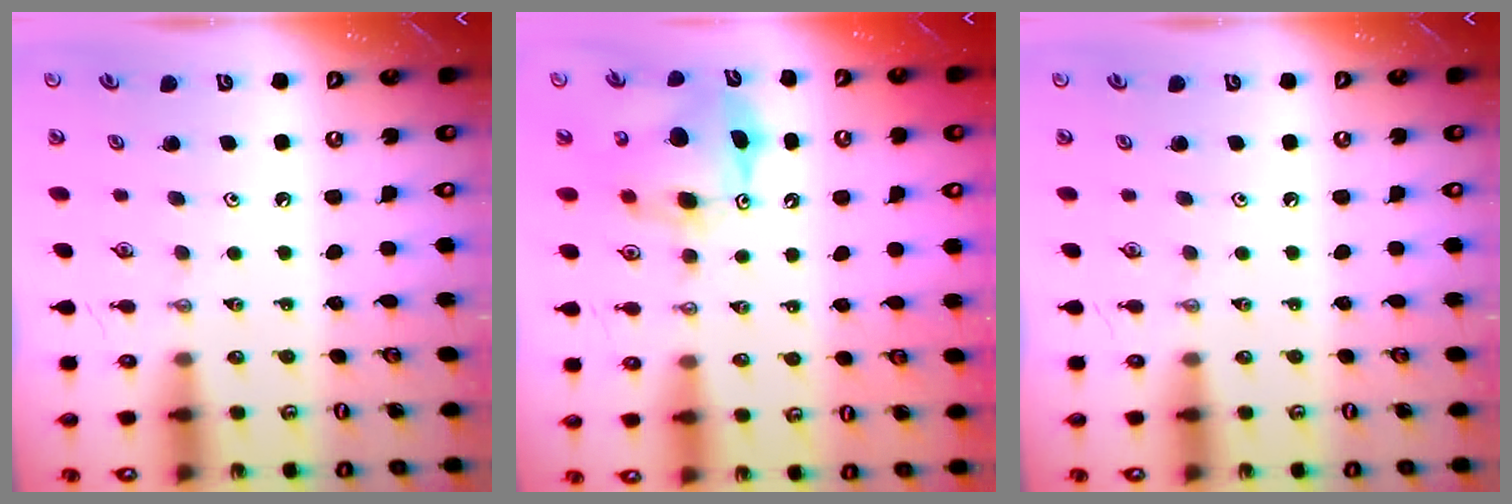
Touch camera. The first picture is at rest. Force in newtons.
{"total": 9.4, "press": 9.3, "slide": 0.6}
{"total": 0.0}